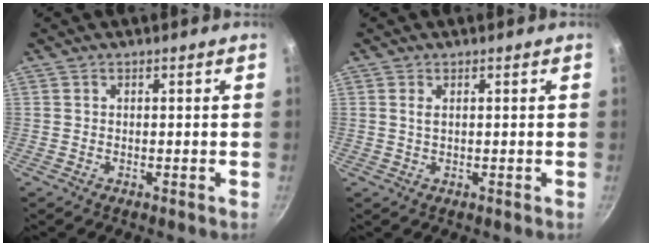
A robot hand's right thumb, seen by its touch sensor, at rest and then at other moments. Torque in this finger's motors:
{"motor_torque": [-0.10, 0.10, 0.49, 0.03, 0.02]}